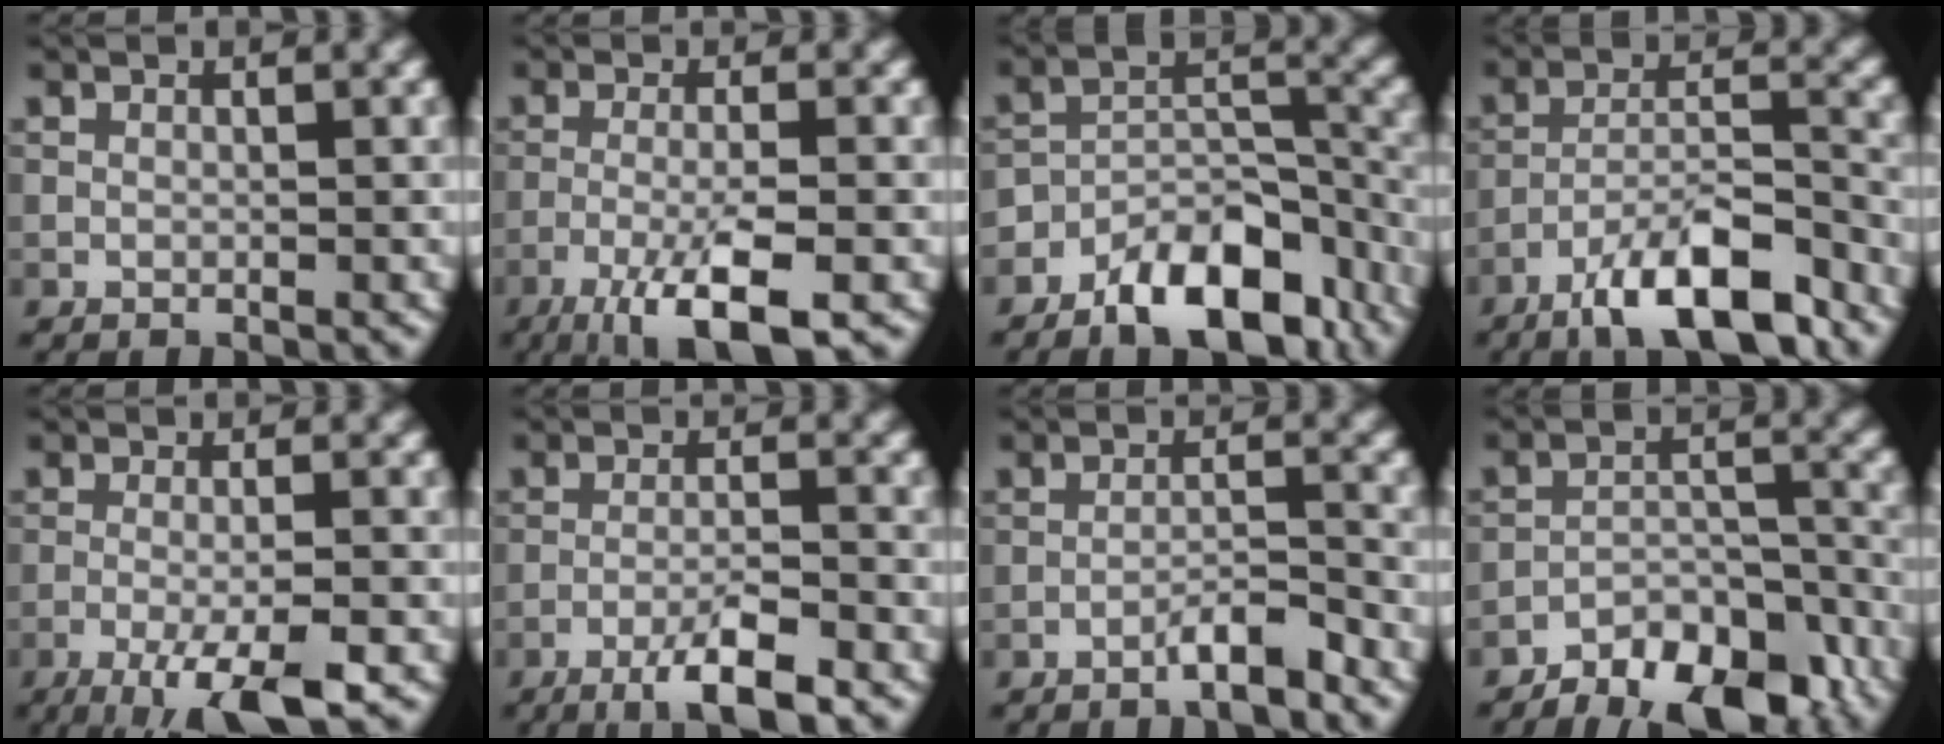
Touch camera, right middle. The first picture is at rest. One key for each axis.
{"total": 7.2, "fx": -4.0, "fy": 1.6, "fz": 5.8, "tx": -0.093, "ty": -0.001, "tz": -0.075}
{"total": 9.6, "fx": -6.4, "fy": 4.6, "fz": 5.5, "tx": -0.072, "ty": -0.002, "tz": -0.109}
{"total": 9.1, "fx": -6.5, "fy": 2.4, "fz": 5.9, "tx": -0.091, "ty": 0.007, "tz": -0.115}
{"total": 6.6, "fx": -3.6, "fy": 1.4, "fz": 5.3, "tx": -0.084, "ty": -0.002, "tz": -0.064}
{"total": 4.9, "fx": -3.1, "fy": 0.7, "fz": 3.7, "tx": -0.066, "ty": 0.004, "tz": -0.057}
{"total": 2.9, "fx": -2.2, "fy": 0.3, "fz": 1.9, "tx": -0.028, "ty": 0.011, "tz": -0.041}
{"total": 9.2, "fx": -7.3, "fy": 3.7, "fz": 4.3, "tx": -0.050, "ty": -0.001, "tz": -0.114}